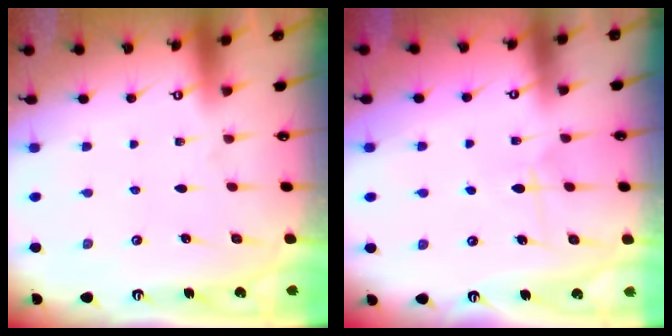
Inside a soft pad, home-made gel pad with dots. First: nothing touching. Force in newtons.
{"total": 5.2, "press": 5.1, "slide": 0.6}